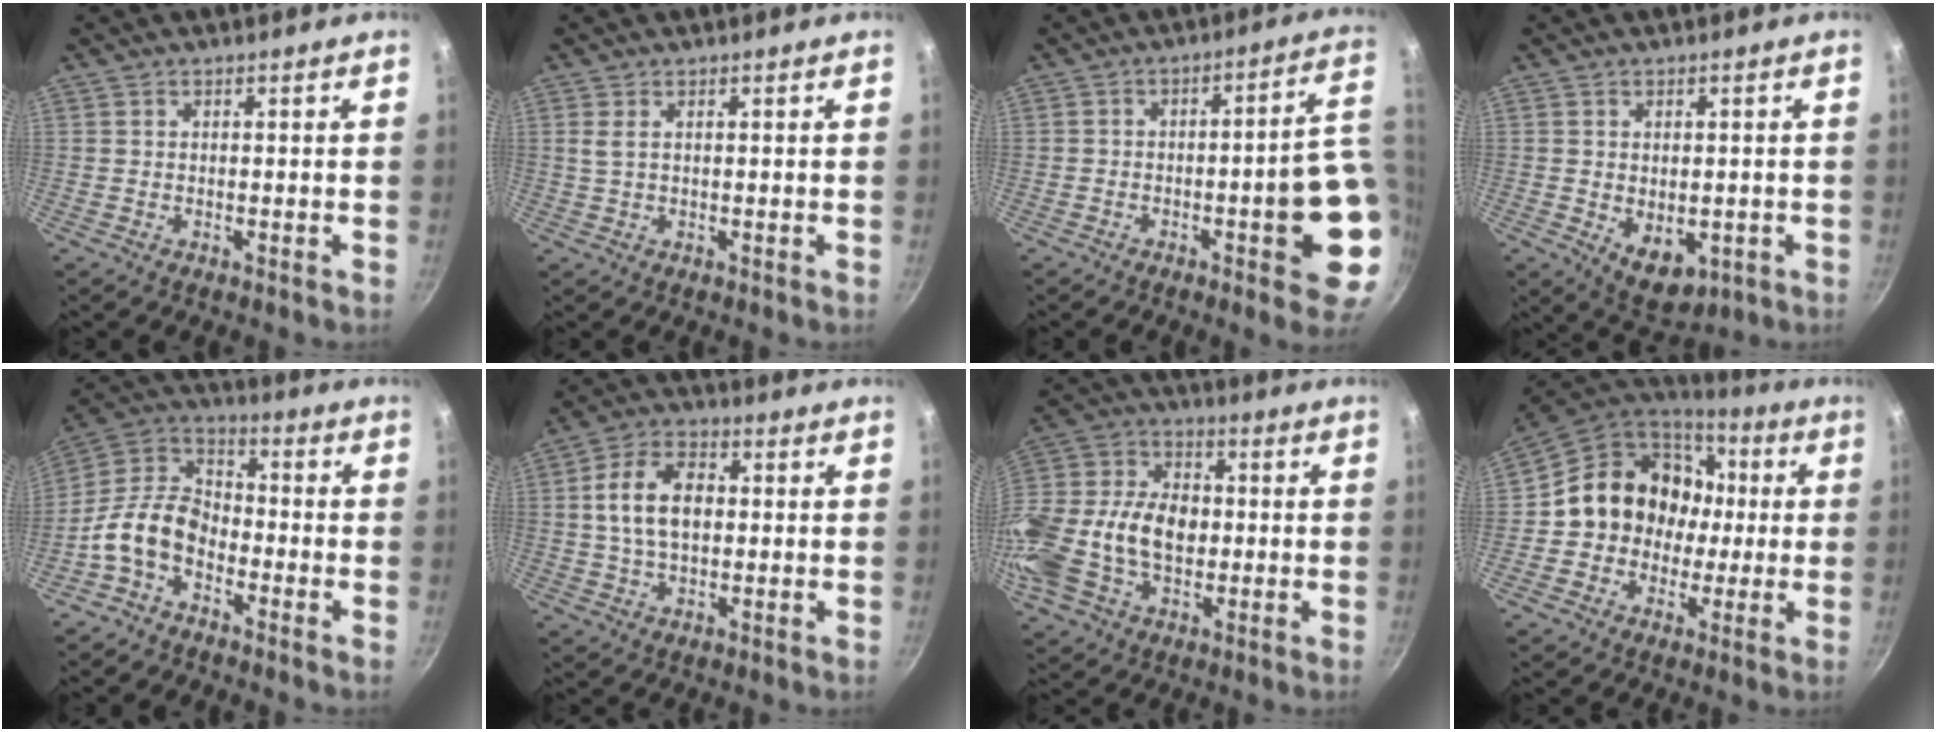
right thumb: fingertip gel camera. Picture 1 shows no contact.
{"total": 1.7, "force": [0.5, 0.8, 1.4], "torque": [-0.030, 0.000, 0.013]}
{"total": 14.1, "force": [-2.4, 3.5, 13.4], "torque": [-0.139, 0.024, -0.031]}
{"total": 7.6, "force": [-1.4, 5.0, 5.5], "torque": [-0.061, -0.010, -0.003]}
{"total": 11.4, "force": [-4.9, 7.4, 7.2], "torque": [-0.119, 0.060, -0.119]}
{"total": 10.7, "force": [0.9, 6.9, 8.2], "torque": [-0.130, 0.020, 0.010]}
{"total": 22.5, "force": [-2.2, 15.8, 16.0], "torque": [-0.312, 0.043, -0.041]}
{"total": 17.7, "force": [0.7, 15.3, 8.8], "torque": [-0.115, 0.044, 0.007]}